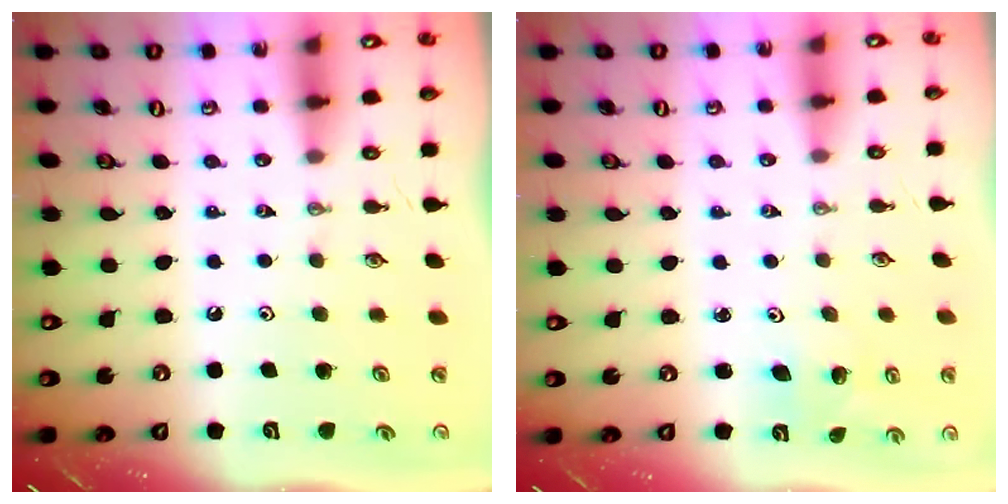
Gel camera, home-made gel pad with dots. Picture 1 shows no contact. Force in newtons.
{"total": 2.5, "press": 2.5, "slide": 0.1}